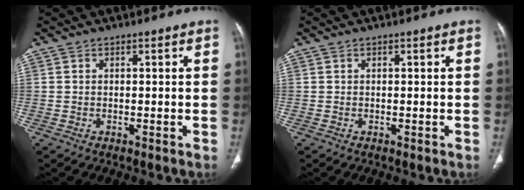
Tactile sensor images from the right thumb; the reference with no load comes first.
{"total": 0.0}